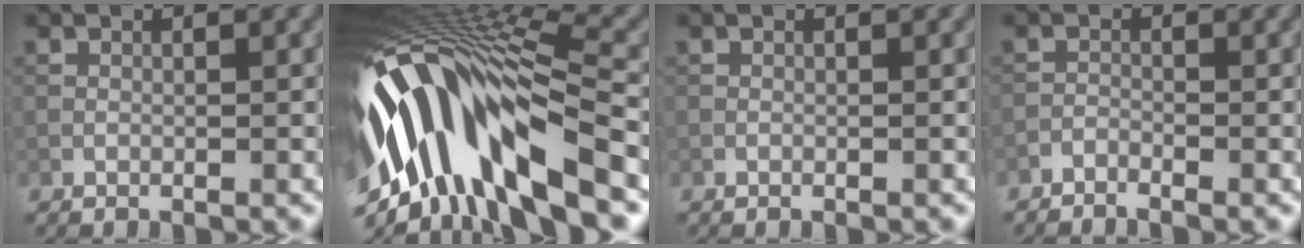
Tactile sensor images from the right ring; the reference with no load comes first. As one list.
[{"total": 15.2, "force": [-4.0, 6.4, 13.2], "torque": [-0.250, 0.009, -0.056]}, {"total": 0.0}, {"total": 1.0, "force": [-1.0, 0.2, 0.1], "torque": [-0.004, 0.001, -0.021]}]